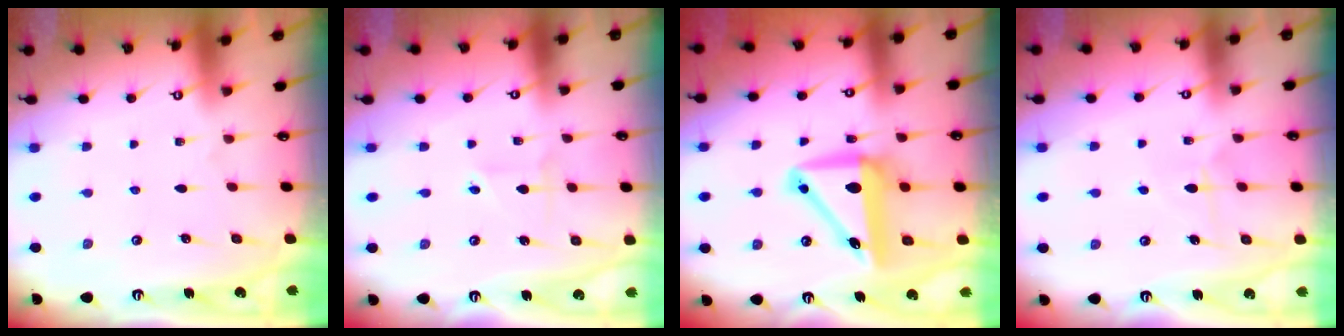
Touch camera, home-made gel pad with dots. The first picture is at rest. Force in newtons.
{"total": 1.7, "press": 1.7, "slide": 0.2}
{"total": 10.5, "press": 9.8, "slide": 3.8}
{"total": 6.9, "press": 6.9, "slide": 0.6}